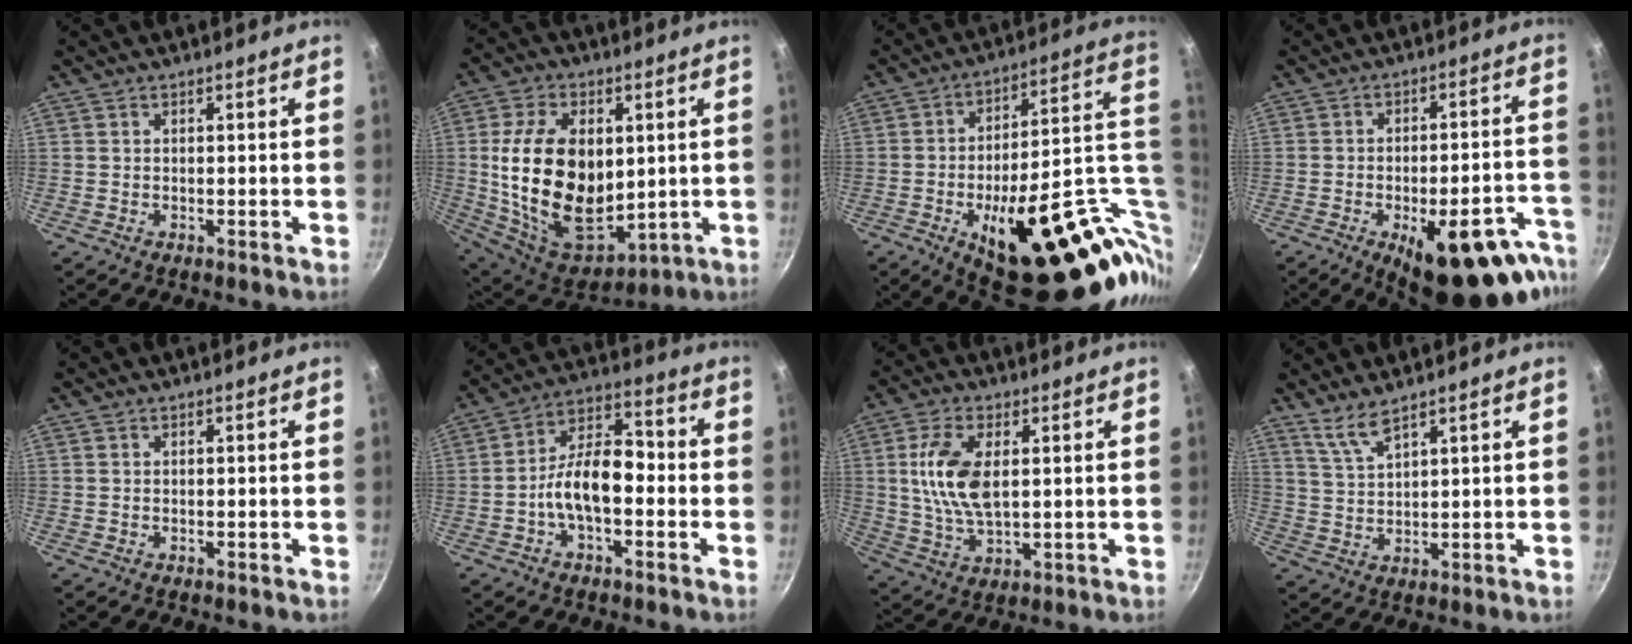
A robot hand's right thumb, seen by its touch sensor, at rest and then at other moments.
{"total": 24.8, "force": [-1.2, 17.1, 17.9], "torque": [-0.265, 0.004, -0.002]}
{"total": 33.1, "force": [-4.7, 14.6, 29.4], "torque": [-0.364, 0.011, -0.039]}
{"total": 22.0, "force": [-12.3, 8.7, 16.1], "torque": [-0.134, 0.048, -0.160]}
{"total": 0.0}
{"total": 11.1, "force": [-2.7, 6.0, 8.9], "torque": [-0.128, 0.052, -0.059]}
{"total": 11.0, "force": [2.0, 5.5, 9.3], "torque": [-0.178, -0.004, 0.040]}
{"total": 4.5, "force": [3.7, 0.4, 2.6], "torque": [-0.053, -0.027, 0.081]}